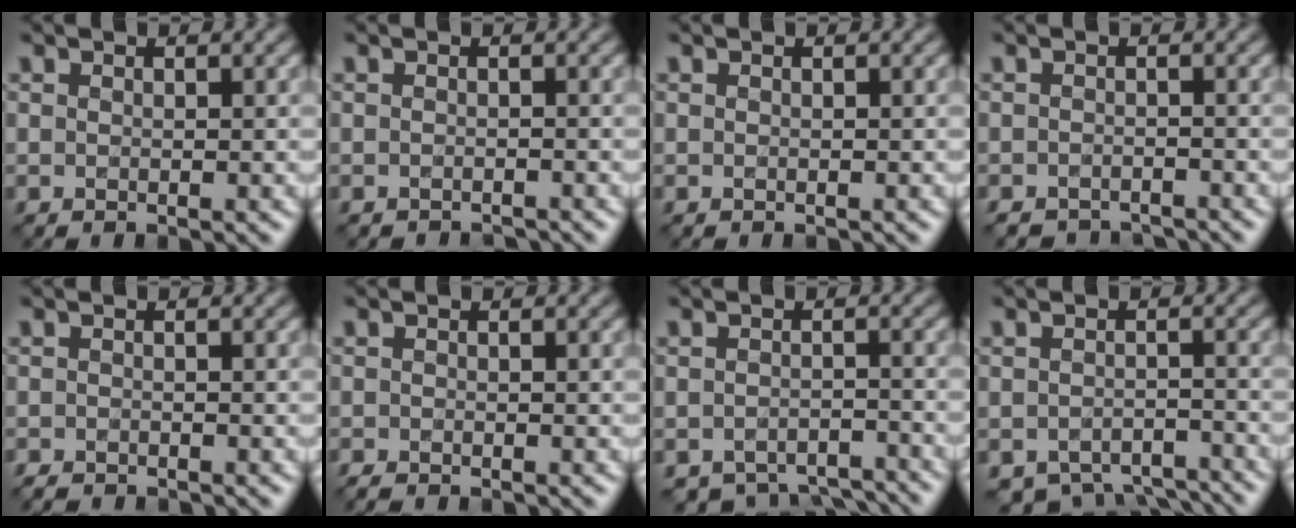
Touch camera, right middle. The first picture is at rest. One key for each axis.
{"total": 2.1, "fx": -2.1, "fy": 0.1, "fz": -0.2, "tx": 0.007, "ty": -0.004, "tz": -0.029}
{"total": 0.5, "fx": -0.5, "fy": 0.0, "fz": -0.3, "tx": 0.006, "ty": -0.001, "tz": -0.009}
{"total": 3.4, "fx": -3.3, "fy": 0.7, "fz": 0.0, "tx": 0.001, "ty": -0.003, "tz": -0.050}
{"total": 1.7, "fx": -1.7, "fy": 0.2, "fz": 0.0, "tx": 0.002, "ty": -0.006, "tz": -0.031}
{"total": 1.1, "fx": -1.1, "fy": 0.1, "fz": 0.0, "tx": 0.000, "ty": -0.005, "tz": -0.023}
{"total": 4.8, "fx": -4.6, "fy": 1.3, "fz": 0.5, "tx": -0.006, "ty": -0.007, "tz": -0.058}
{"total": 5.1, "fx": -4.7, "fy": 1.7, "fz": 1.0, "tx": -0.013, "ty": -0.010, "tz": -0.064}